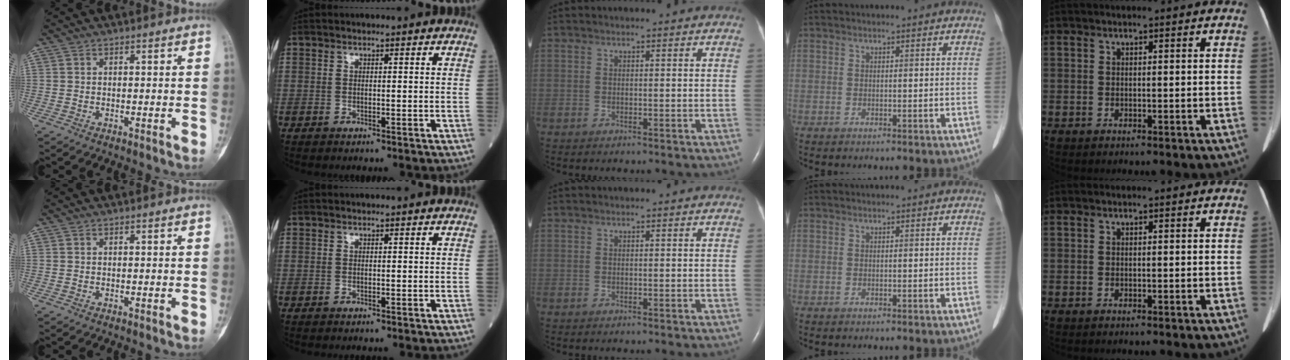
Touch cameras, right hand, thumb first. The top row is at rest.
{}